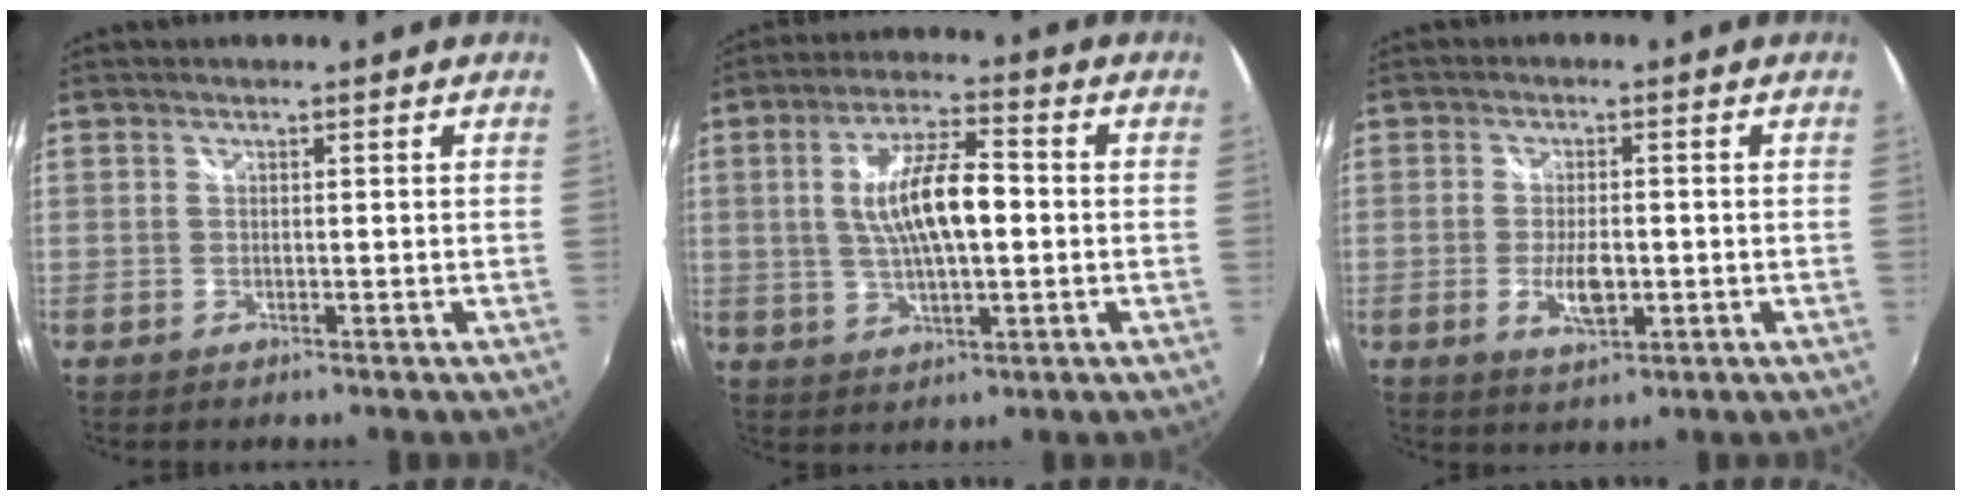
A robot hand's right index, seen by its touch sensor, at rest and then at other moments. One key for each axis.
{"total": 11.5, "fx": 0.4, "fy": 3.6, "fz": 10.9, "tx": -0.204, "ty": 0.007, "tz": 0.010}
{"total": 5.8, "fx": -1.4, "fy": 2.4, "fz": 5.1, "tx": -0.099, "ty": -0.009, "tz": -0.024}